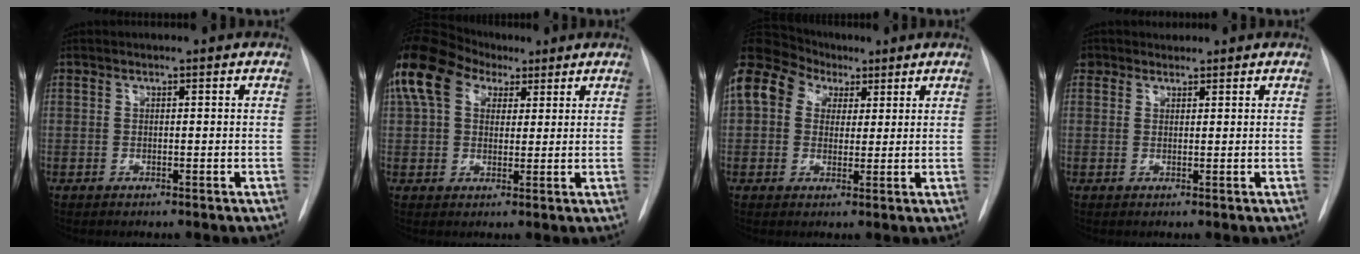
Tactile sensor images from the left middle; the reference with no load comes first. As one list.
[{"total": 15.0, "force": [7.9, 9.5, 8.4], "torque": [-0.205, 0.071, 0.146]}, {"total": 15.9, "force": [6.8, 12.2, 7.7], "torque": [-0.214, 0.085, 0.126]}, {"total": 1.9, "force": [1.3, 1.3, -0.2], "torque": [0.005, 0.012, 0.020]}]